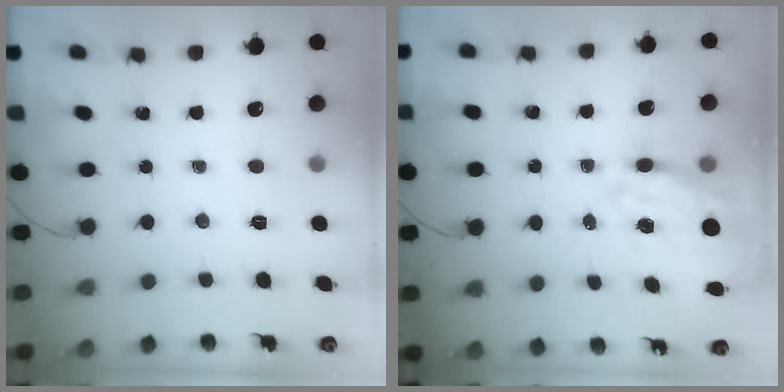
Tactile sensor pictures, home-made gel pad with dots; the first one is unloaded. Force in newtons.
{"total": 10.4, "press": 9.5, "slide": 4.2}